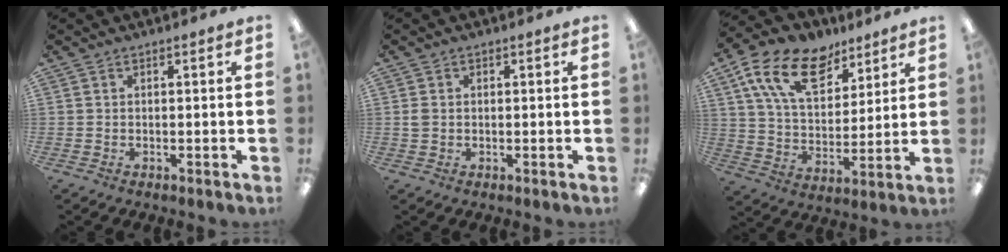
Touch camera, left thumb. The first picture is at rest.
{"total": 1.6, "force": [0.1, 1.3, 1.0], "torque": [-0.022, 0.003, 0.002]}
{"total": 17.6, "force": [10.4, 9.9, 10.1], "torque": [-0.184, -0.036, 0.191]}